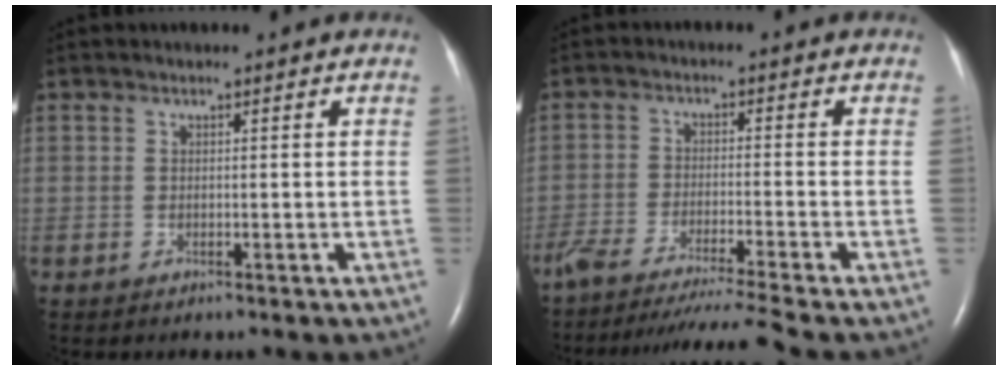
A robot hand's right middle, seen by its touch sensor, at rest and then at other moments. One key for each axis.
{"total": 13.3, "fx": -11.7, "fy": -2.5, "fz": 5.9, "tx": -0.074, "ty": -0.037, "tz": -0.189}